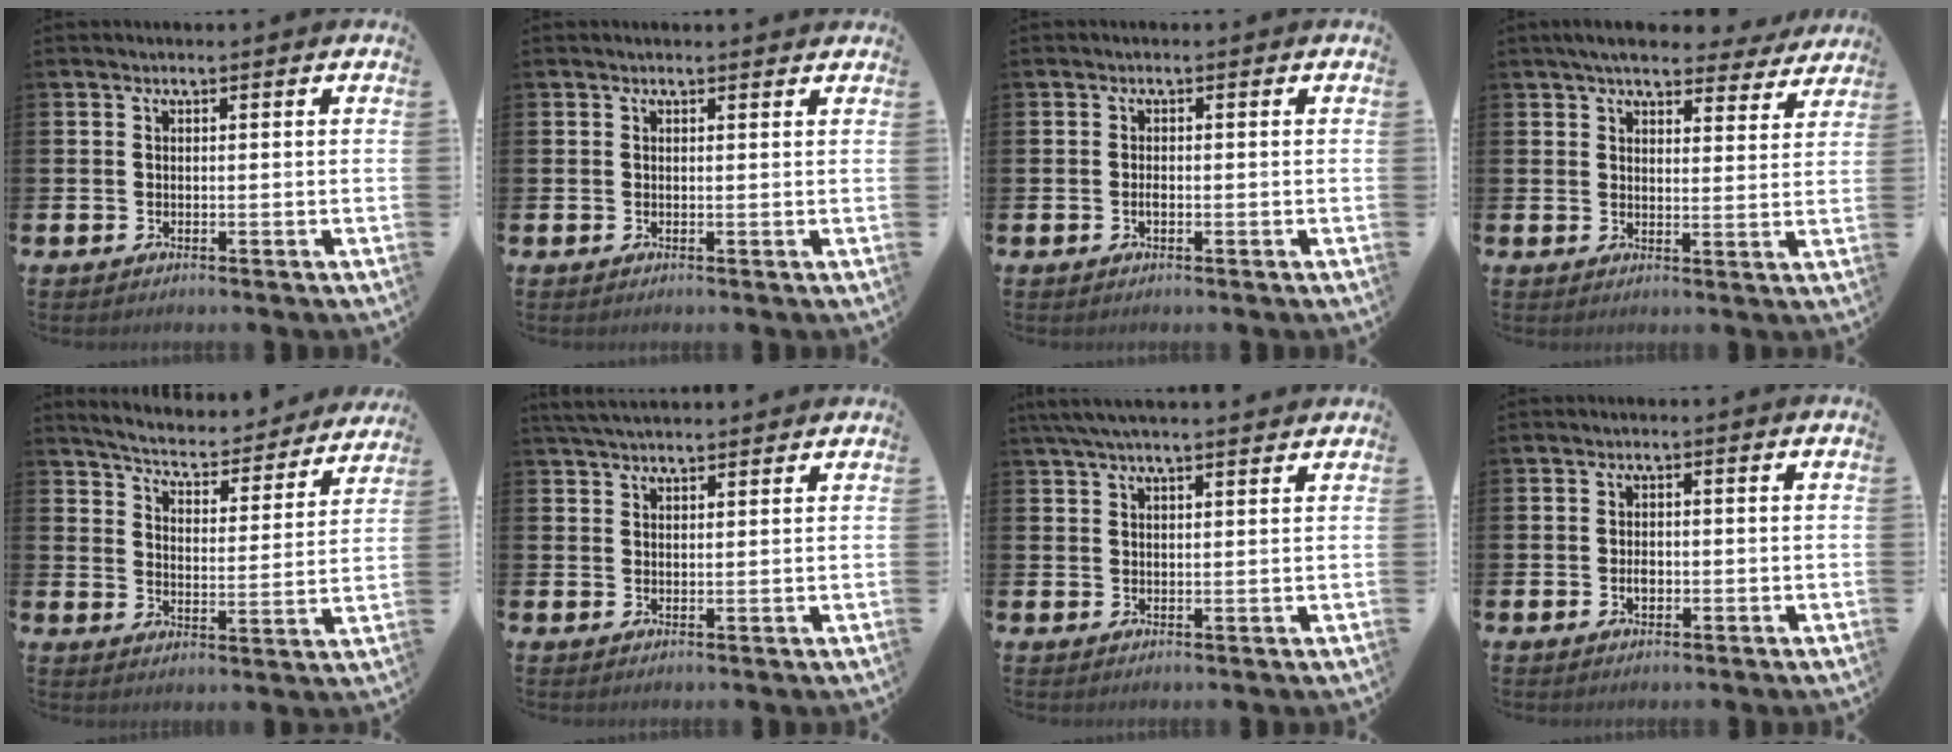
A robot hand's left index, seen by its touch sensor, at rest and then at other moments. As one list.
[{"total": 0.6, "force": [0.6, 0.1, 0.2], "torque": [0.011, -0.004, 0.007]}, {"total": 1.0, "force": [-0.3, 0.4, 0.9], "torque": [-0.017, -0.001, -0.006]}, {"total": 6.0, "force": [5.5, 1.6, 1.7], "torque": [-0.038, -0.025, 0.096]}, {"total": 5.1, "force": [4.9, 0.8, 1.1], "torque": [-0.045, -0.046, 0.078]}, {"total": 3.5, "force": [3.4, 0.6, 0.9], "torque": [-0.019, -0.010, 0.062]}, {"total": 4.2, "force": [3.7, 0.4, 2.0], "torque": [-0.040, -0.007, 0.067]}, {"total": 1.7, "force": [-0.3, 1.1, 1.2], "torque": [-0.015, 0.002, -0.008]}]